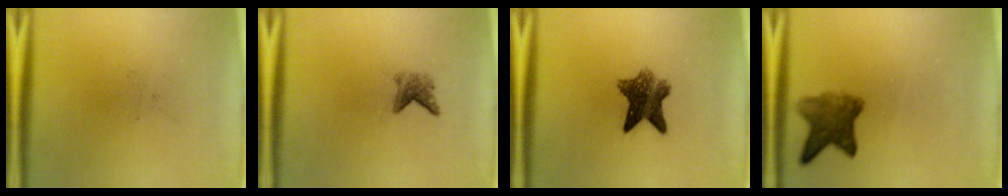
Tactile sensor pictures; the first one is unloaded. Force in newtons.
{"total": 2.1}
{"total": 7.6}
{"total": 5.8}